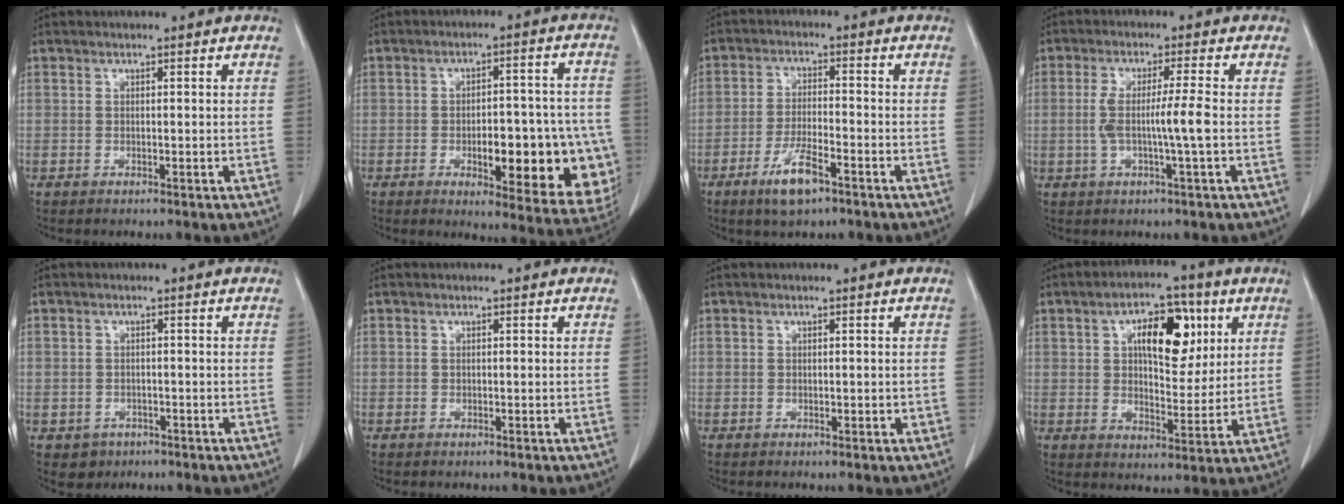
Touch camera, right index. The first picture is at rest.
{"total": 16.5, "force": [-4.5, 5.7, 14.8], "torque": [-0.124, 0.026, -0.037]}
{"total": 6.7, "force": [-4.1, 1.4, 5.1], "torque": [-0.102, -0.008, -0.072]}
{"total": 5.8, "force": [-0.8, -0.6, 5.7], "torque": [-0.111, 0.004, -0.012]}
{"total": 2.8, "force": [-1.3, 2.4, 0.3], "torque": [0.001, 0.010, -0.012]}
{"total": 0.0}
{"total": 0.8, "force": [0.0, 0.5, 0.6], "torque": [-0.005, 0.001, 0.001]}
{"total": 11.3, "force": [4.1, 5.1, 9.2], "torque": [-0.142, 0.019, 0.067]}